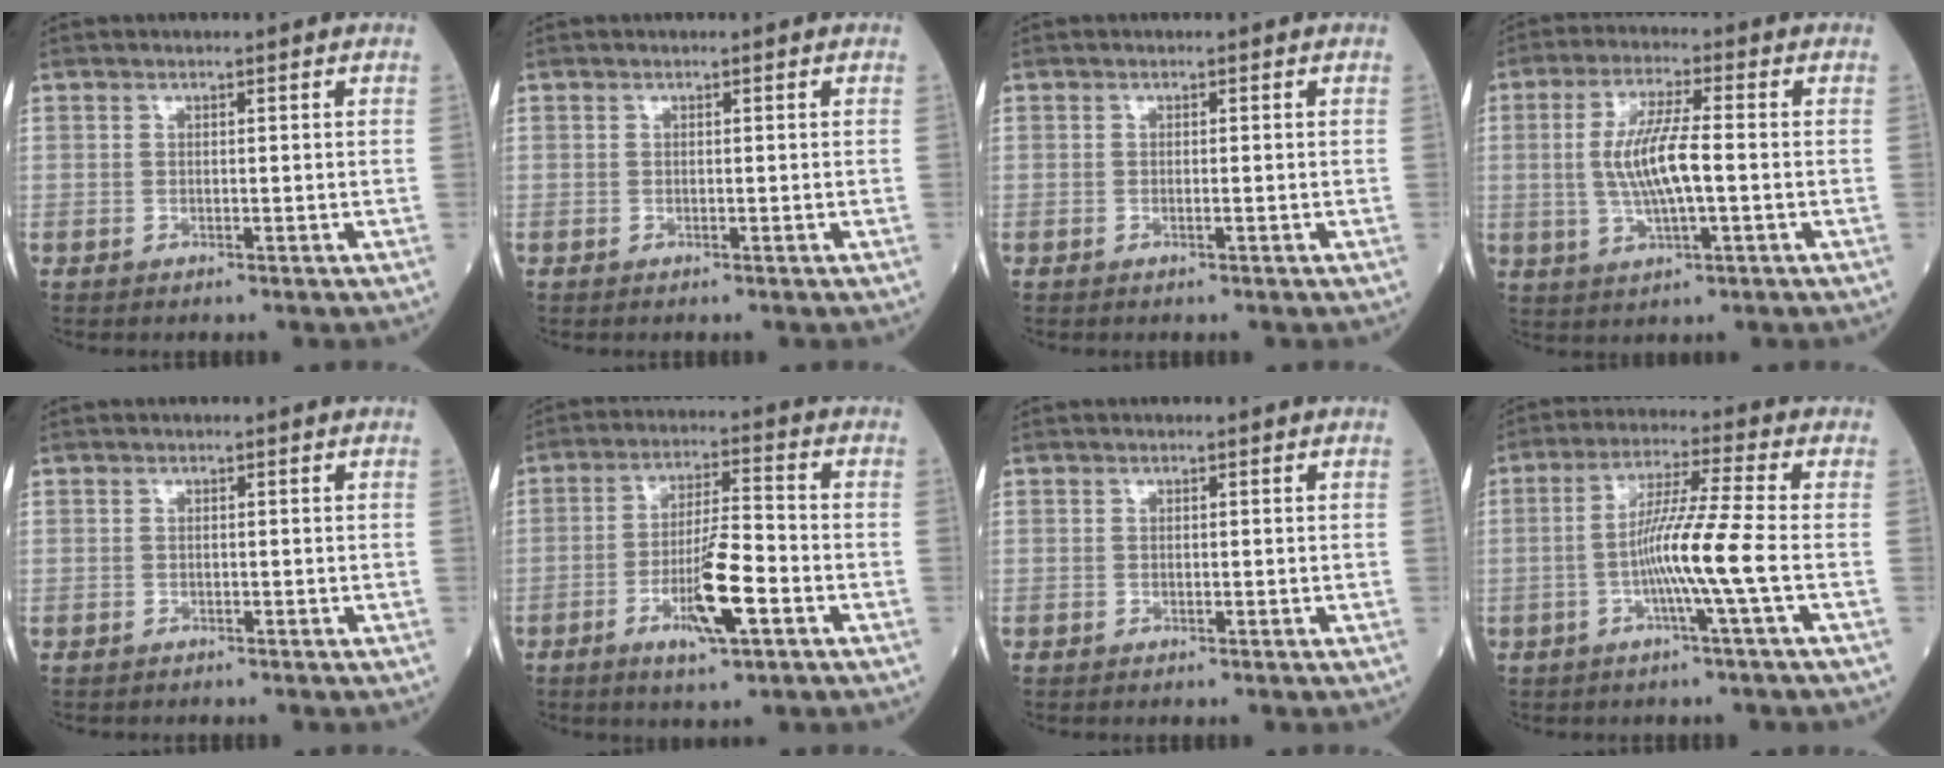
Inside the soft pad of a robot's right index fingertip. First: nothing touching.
{"total": 0.0}
{"total": 0.5, "force": [-0.2, -0.1, 0.5], "torque": [-0.010, 0.000, -0.003]}
{"total": 8.7, "force": [-0.2, 1.4, 8.5], "torque": [-0.173, 0.003, -0.004]}
{"total": 0.7, "force": [-0.5, 0.5, -0.2], "torque": [-0.008, 0.003, -0.013]}
{"total": 9.8, "force": [-3.8, 1.3, 8.9], "torque": [-0.162, -0.005, -0.066]}
{"total": 0.0}
{"total": 8.8, "force": [-2.1, -1.7, 8.3], "torque": [-0.159, 0.001, -0.042]}